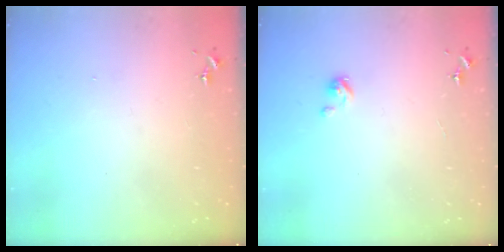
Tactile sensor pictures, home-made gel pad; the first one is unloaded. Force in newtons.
{"total": 2.9, "press": 2.9, "slide": 0.2}